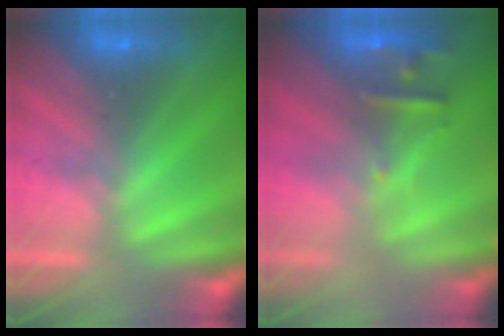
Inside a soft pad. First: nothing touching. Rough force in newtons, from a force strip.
{"total": 2.4}